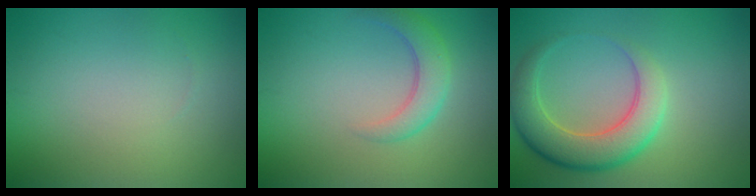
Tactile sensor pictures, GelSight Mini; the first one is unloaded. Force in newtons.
{"total": 2.8, "press": 2.8, "slide": 0.1}
{"total": 5.7, "press": 5.7, "slide": 0.3}